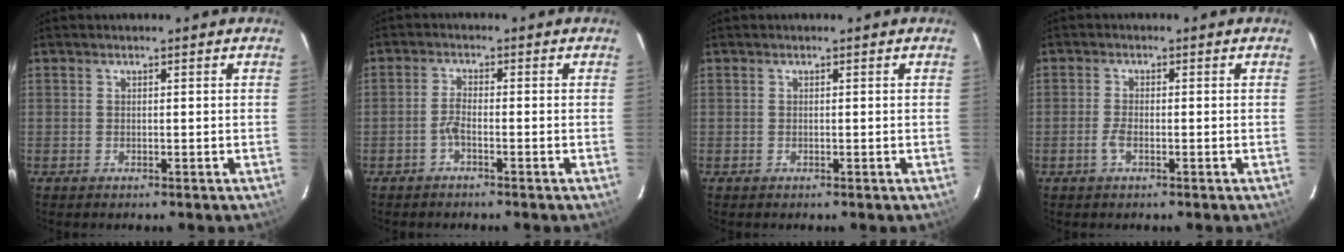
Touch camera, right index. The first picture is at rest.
{"total": 2.0, "force": [-1.2, 0.3, 1.5], "torque": [-0.039, 0.004, -0.027]}
{"total": 0.0}
{"total": 2.3, "force": [-0.9, 0.8, 1.9], "torque": [-0.047, -0.001, -0.019]}